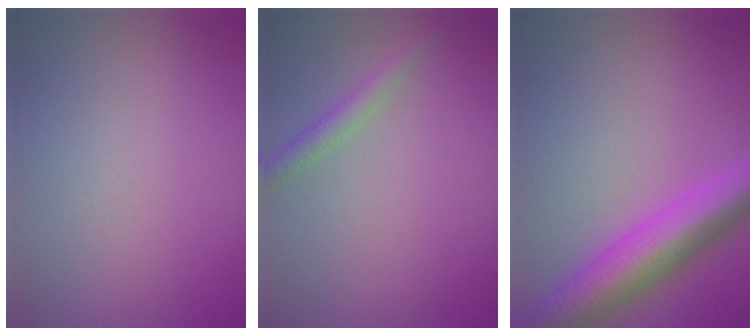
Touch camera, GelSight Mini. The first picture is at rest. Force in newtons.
{"total": 1.9, "press": 1.9, "slide": 0.0}
{"total": 7.9, "press": 7.9, "slide": 0.2}